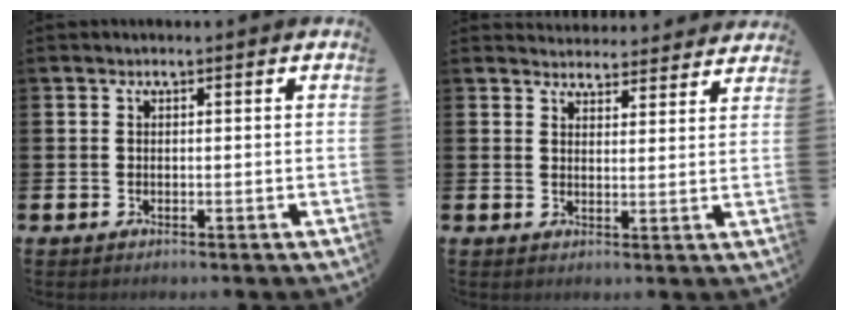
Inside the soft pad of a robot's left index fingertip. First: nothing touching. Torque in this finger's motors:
{"motor_torque": [0.96, -1.18, 0.11, 0.00]}